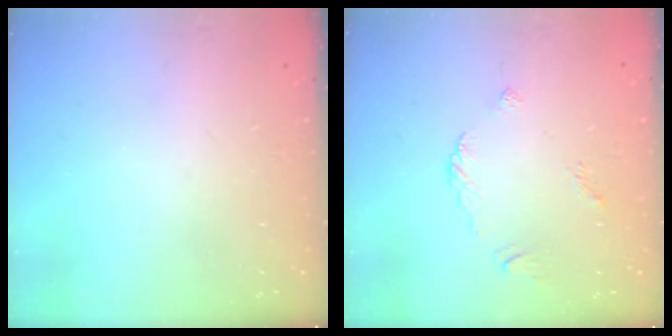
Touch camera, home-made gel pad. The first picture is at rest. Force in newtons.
{"total": 2.2, "press": 2.1, "slide": 0.7}